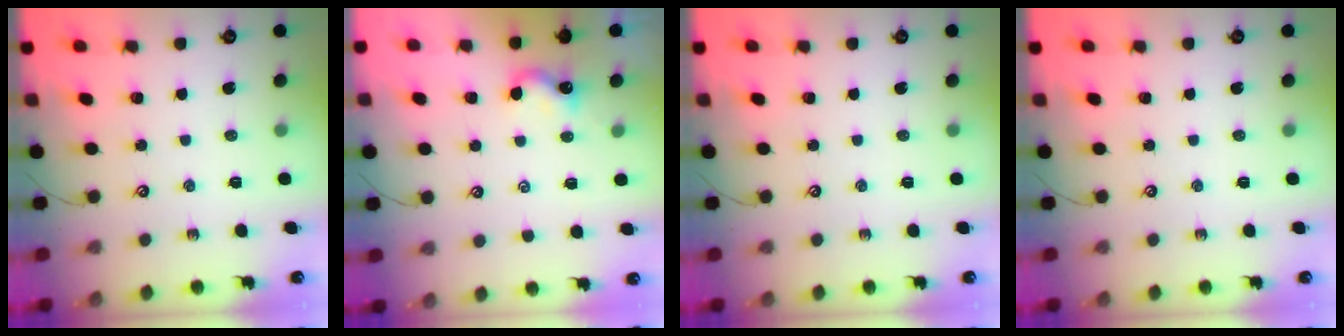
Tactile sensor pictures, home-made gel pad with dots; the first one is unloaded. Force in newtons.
{"total": 1.3, "press": 1.2, "slide": 0.4}
{"total": 0.0}
{"total": 0.0}